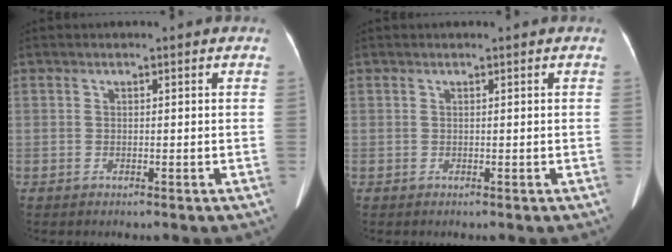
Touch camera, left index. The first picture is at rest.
{"total": 0.0}